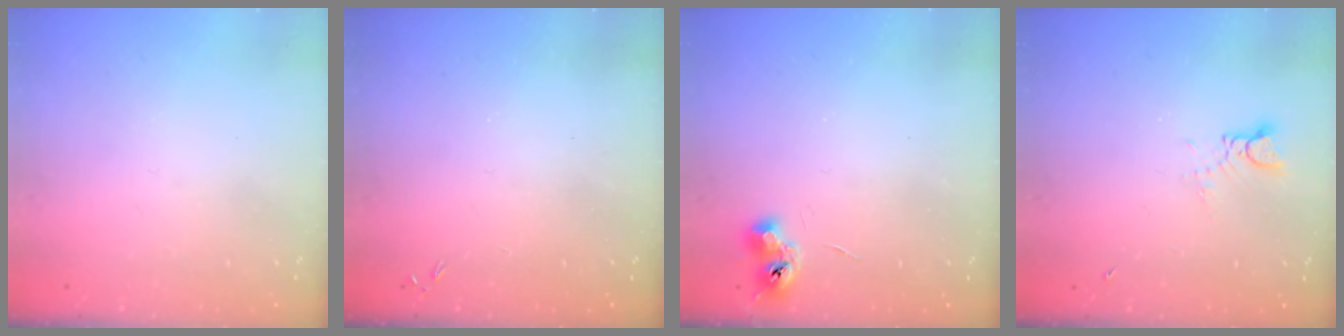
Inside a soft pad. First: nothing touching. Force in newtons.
{"total": 0.0}
{"total": 6.5, "press": 6.4, "slide": 0.9}
{"total": 2.7, "press": 2.7, "slide": 0.2}